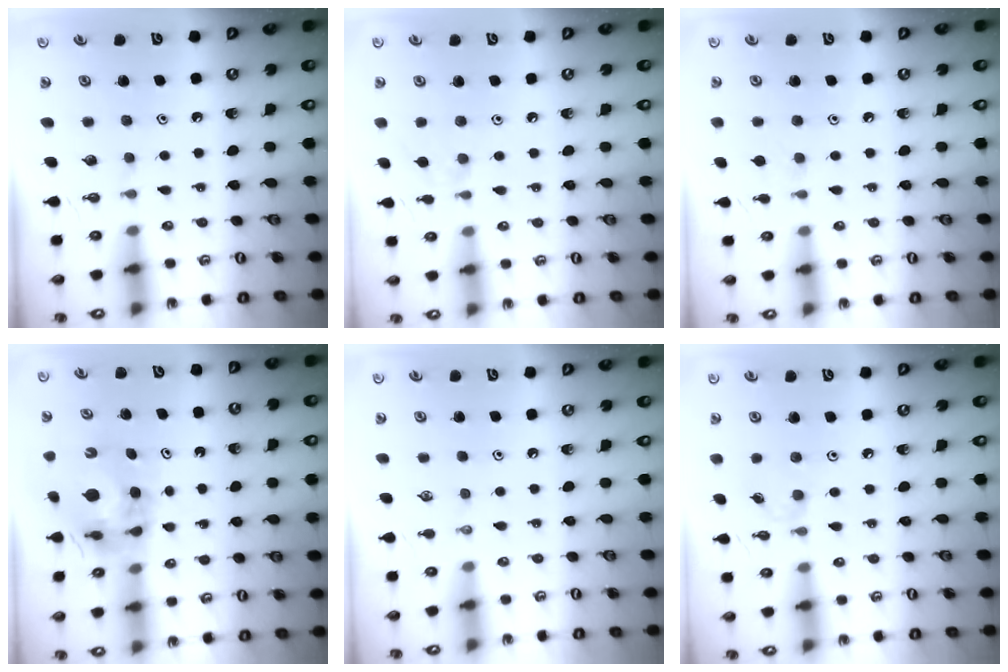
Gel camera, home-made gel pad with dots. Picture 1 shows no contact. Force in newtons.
{"total": 4.9, "press": 4.9, "slide": 0.7}
{"total": 2.9, "press": 2.8, "slide": 0.6}
{"total": 10.4, "press": 10.3, "slide": 1.1}
{"total": 0.0}
{"total": 2.9, "press": 2.8, "slide": 0.5}